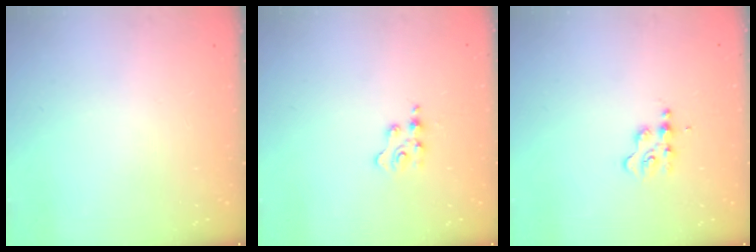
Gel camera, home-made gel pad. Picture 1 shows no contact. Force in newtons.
{"total": 2.3, "press": 2.3, "slide": 0.3}
{"total": 2.4, "press": 2.4, "slide": 0.3}